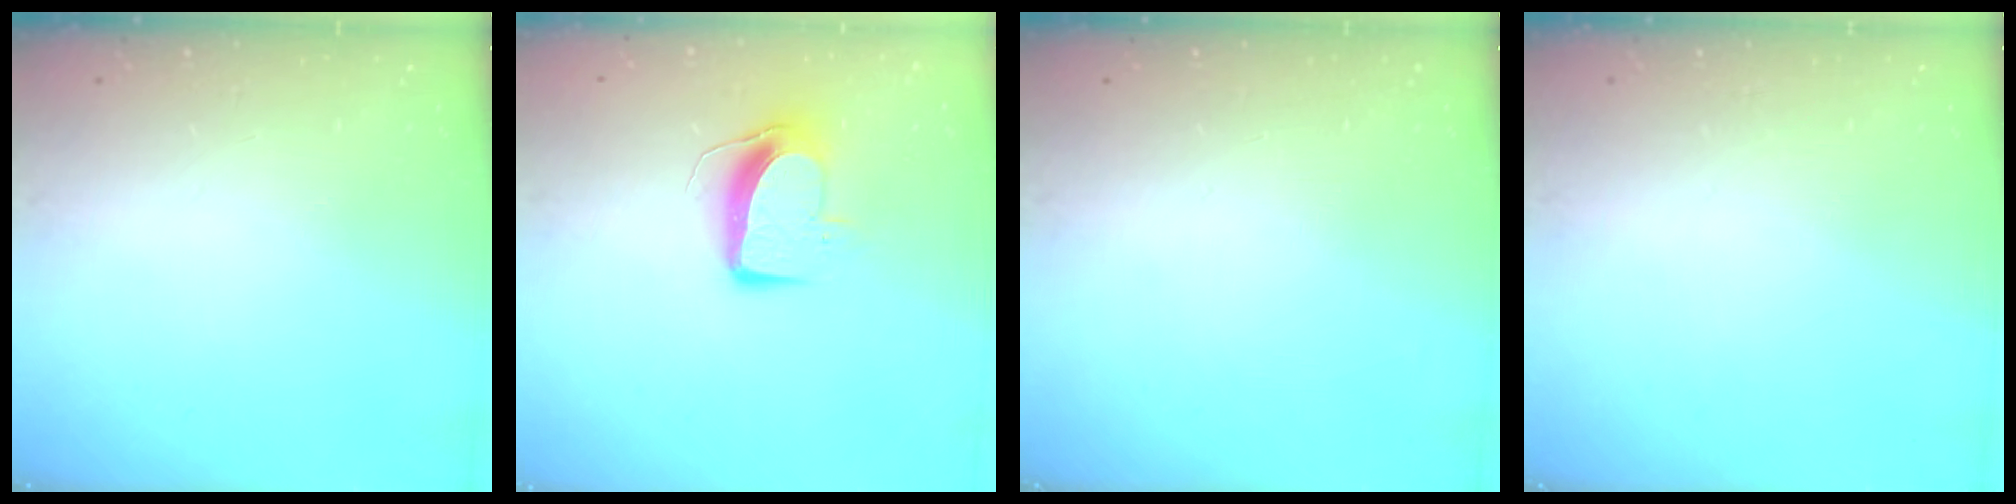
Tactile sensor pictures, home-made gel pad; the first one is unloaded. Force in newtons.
{"total": 9.7, "press": 9.7, "slide": 0.3}
{"total": 0.0}
{"total": 0.0}